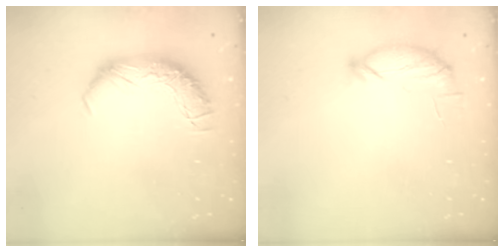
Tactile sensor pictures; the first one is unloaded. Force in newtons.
{"total": 6.3, "press": 6.3, "slide": 0.2}